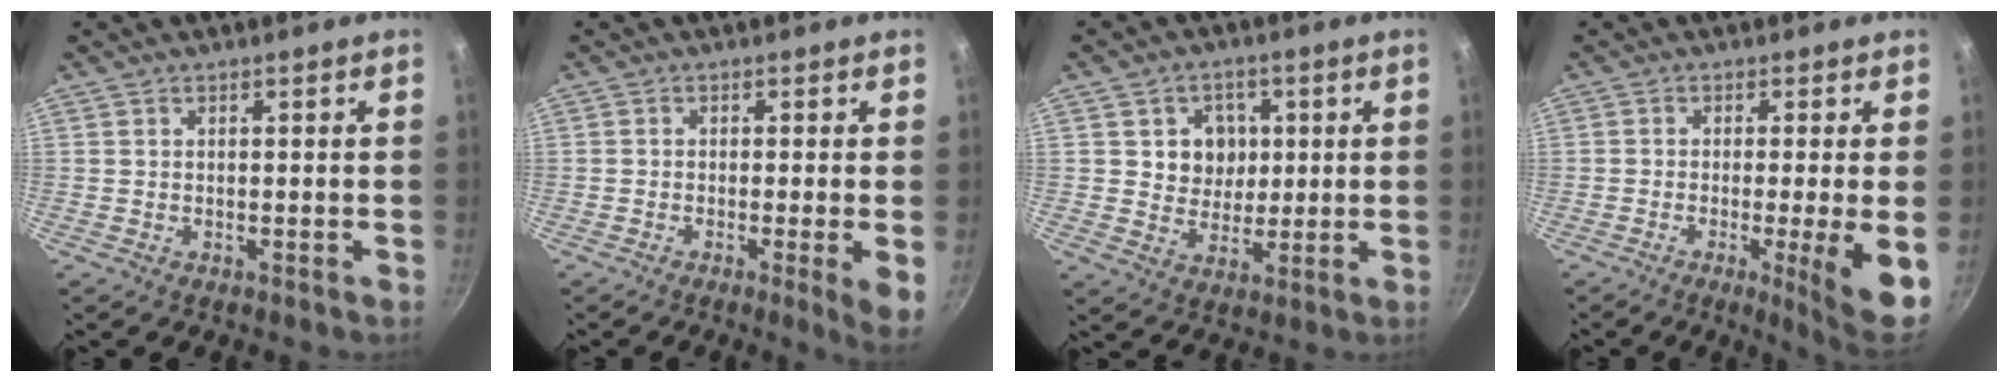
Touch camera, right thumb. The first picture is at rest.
{"total": 5.2, "force": [-1.1, 0.5, 5.1], "torque": [-0.067, -0.006, -0.017]}
{"total": 7.6, "force": [1.4, 6.9, 2.9], "torque": [-0.009, -0.006, 0.024]}
{"total": 8.4, "force": [-2.0, 0.3, 8.1], "torque": [-0.122, -0.007, -0.029]}